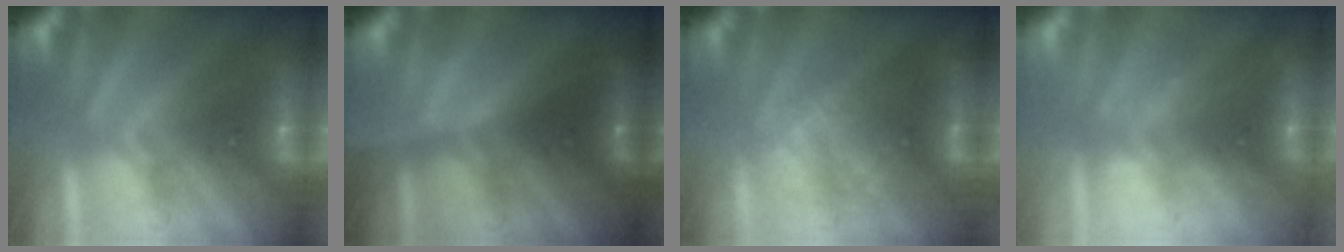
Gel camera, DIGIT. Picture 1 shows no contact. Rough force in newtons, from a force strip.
{"total": 1.3}
{"total": 2.4}
{"total": 2.1}